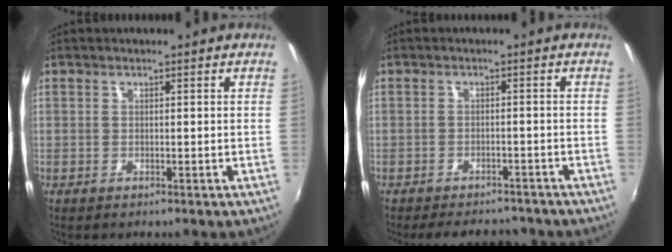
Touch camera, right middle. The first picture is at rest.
{"total": 9.8, "force": [-8.4, 3.5, 3.6], "torque": [-0.083, -0.005, -0.111]}